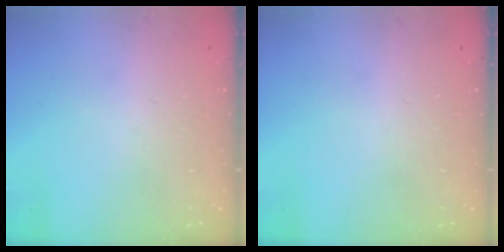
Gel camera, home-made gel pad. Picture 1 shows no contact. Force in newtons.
{"total": 0.0}